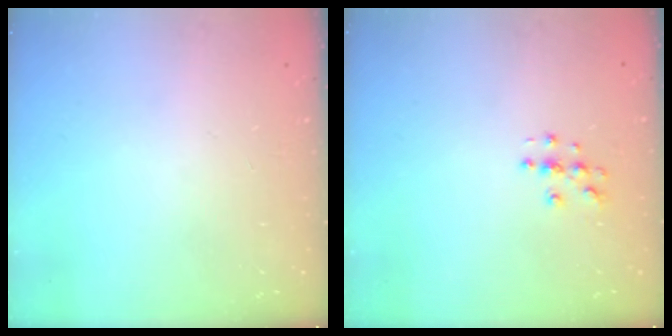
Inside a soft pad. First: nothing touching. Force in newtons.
{"total": 4.6, "press": 4.6, "slide": 0.3}